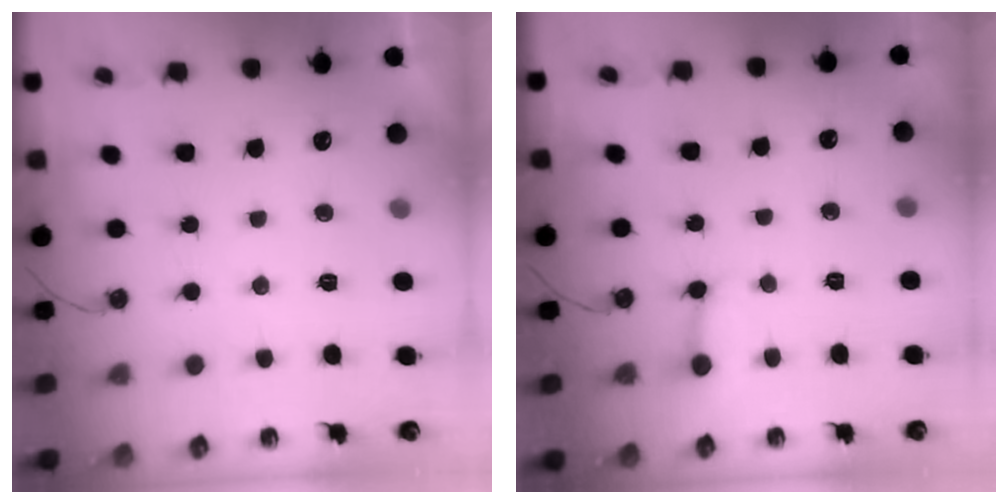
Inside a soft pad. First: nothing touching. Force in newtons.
{"total": 3.0, "press": 3.0, "slide": 0.2}